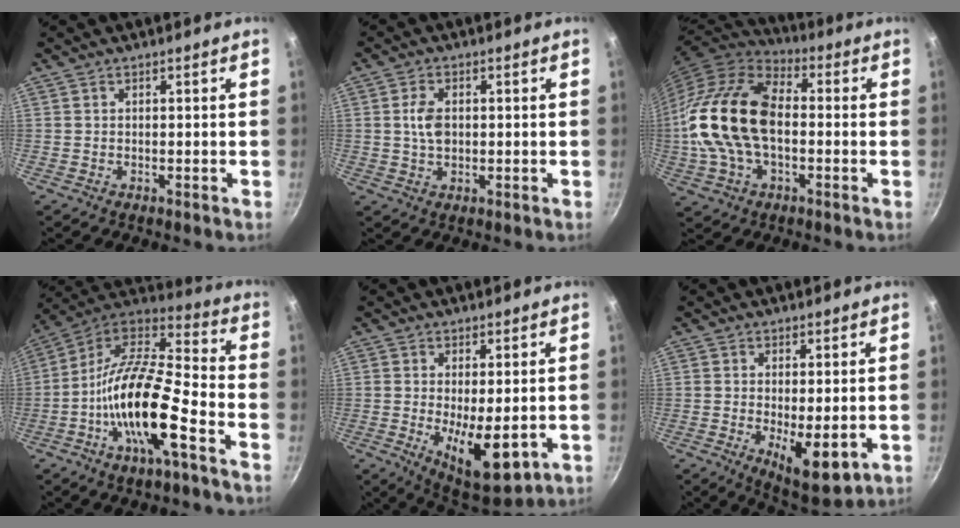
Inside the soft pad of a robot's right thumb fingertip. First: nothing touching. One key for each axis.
{"total": 4.5, "fx": 0.4, "fy": 2.9, "fz": 3.4, "tx": -0.058, "ty": 0.003, "tz": 0.006}
{"total": 20.5, "fx": -1.0, "fy": 12.6, "fz": 16.2, "tx": -0.299, "ty": 0.031, "tz": -0.028}
{"total": 20.1, "fx": -7.7, "fy": 6.3, "fz": 17.5, "tx": -0.311, "ty": 0.050, "tz": -0.160}
{"total": 11.0, "fx": -1.5, "fy": 4.3, "fz": 10.0, "tx": -0.144, "ty": -0.018, "tz": -0.005}
{"total": 8.7, "fx": -1.4, "fy": 3.2, "fz": 8.0, "tx": -0.116, "ty": -0.017, "tz": -0.006}